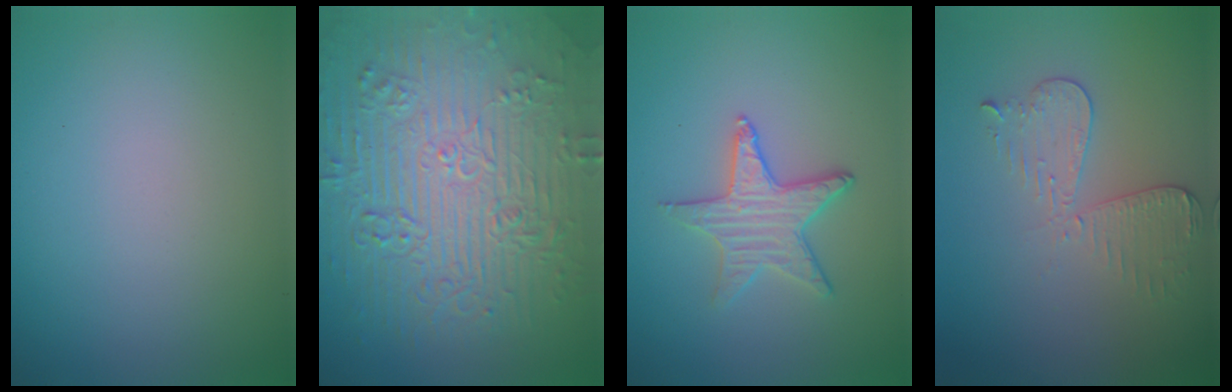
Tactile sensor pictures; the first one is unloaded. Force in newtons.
{"total": 11.3, "press": 7.5, "slide": 8.4}
{"total": 3.0, "press": 2.9, "slide": 0.7}
{"total": 3.0, "press": 2.7, "slide": 1.2}